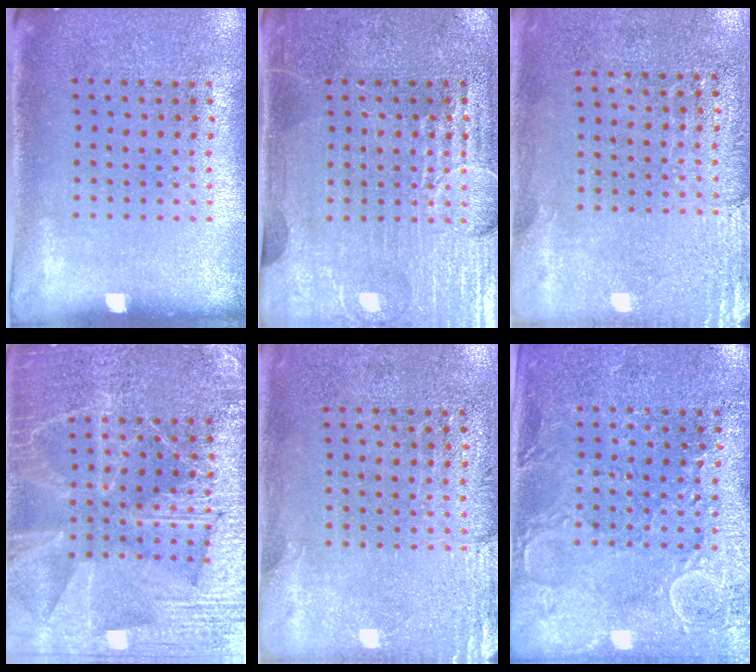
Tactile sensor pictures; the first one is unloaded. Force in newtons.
{"total": 4.2, "press": 4.1, "slide": 1.1}
{"total": 2.6, "press": 2.3, "slide": 1.2}
{"total": 6.6, "press": 6.5, "slide": 0.9}
{"total": 2.7, "press": 2.3, "slide": 1.4}
{"total": 2.7, "press": 2.6, "slide": 0.7}